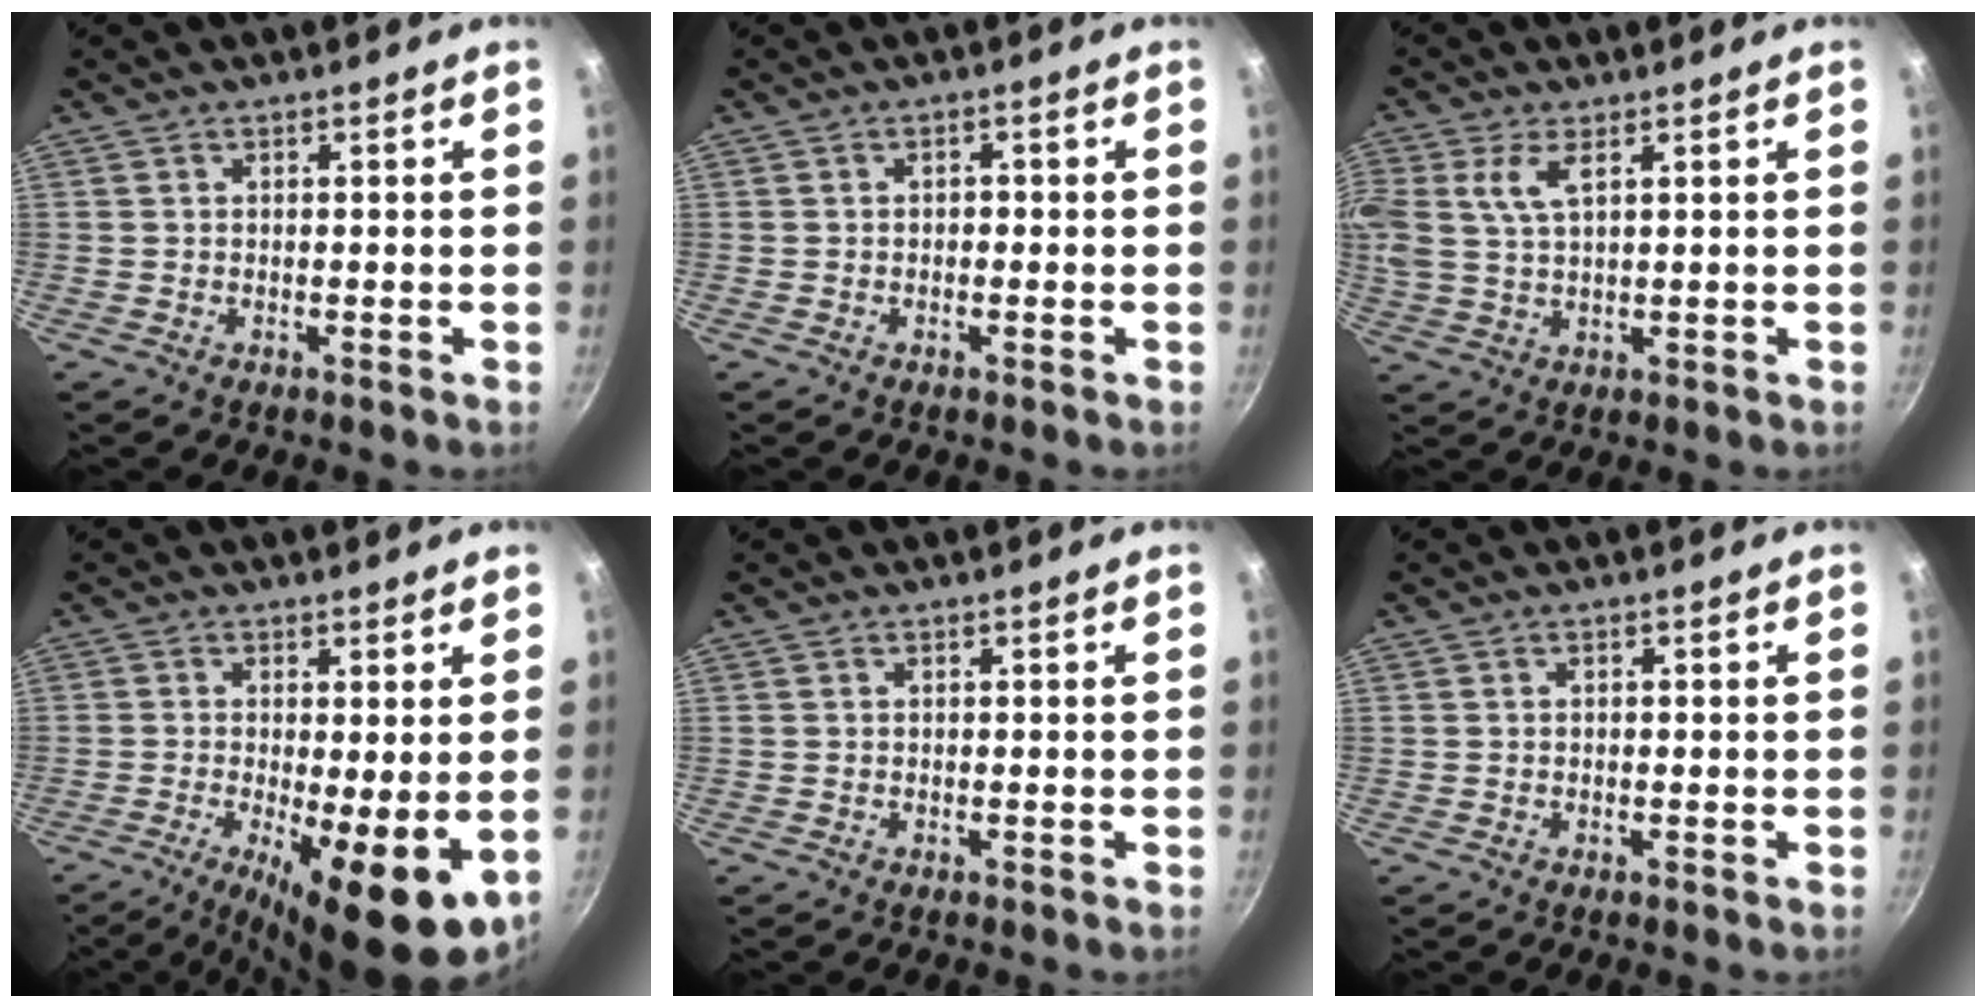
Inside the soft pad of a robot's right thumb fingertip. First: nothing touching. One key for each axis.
{"total": 1.1, "fx": -0.2, "fy": 0.8, "fz": 0.7, "tx": -0.001, "ty": 0.003, "tz": -0.007}
{"total": 7.4, "fx": 2.7, "fy": 3.6, "fz": 5.9, "tx": -0.143, "ty": 0.005, "tz": 0.060}
{"total": 13.9, "fx": -4.1, "fy": 4.1, "fz": 12.6, "tx": -0.165, "ty": -0.020, "tz": -0.049}
{"total": 0.0}
{"total": 0.0}